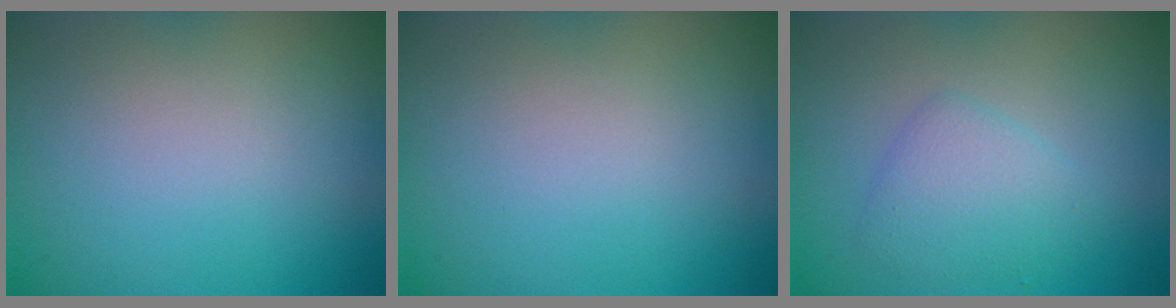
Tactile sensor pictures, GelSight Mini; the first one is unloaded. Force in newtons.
{"total": 0.0}
{"total": 2.8, "press": 2.8, "slide": 0.2}